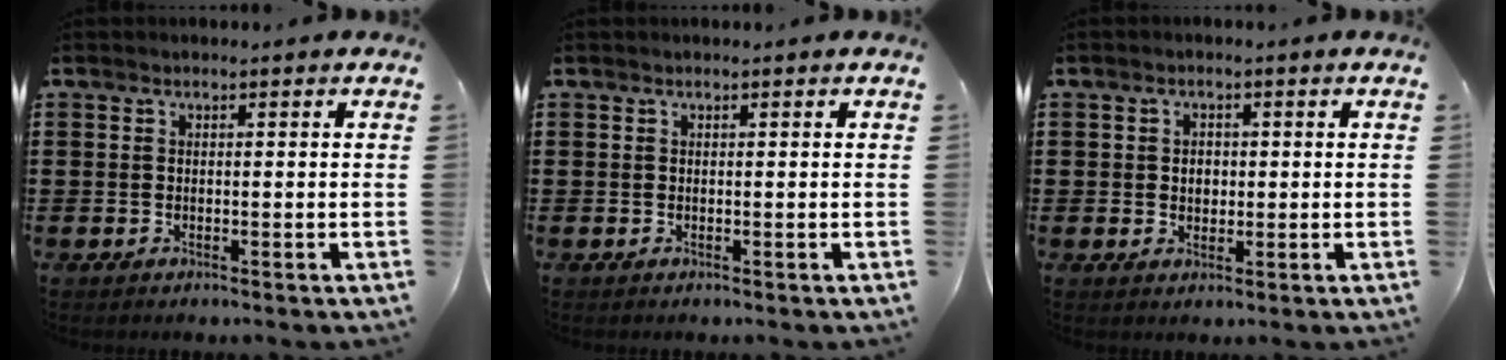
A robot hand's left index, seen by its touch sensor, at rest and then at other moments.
{"total": 0.0}
{"total": 1.9, "force": [0.2, 1.5, 1.1], "torque": [-0.019, 0.005, 0.001]}